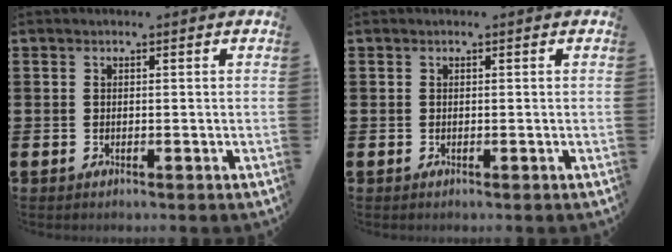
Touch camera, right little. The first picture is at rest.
{"total": 0.0}